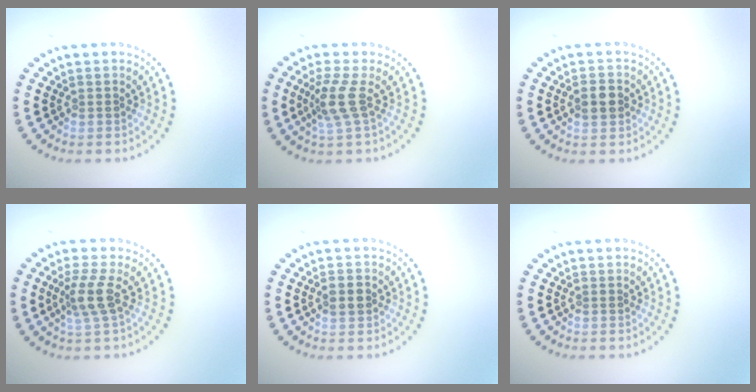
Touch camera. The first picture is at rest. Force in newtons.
{"total": 2.7, "press": 2.0, "slide": 1.7}
{"total": 2.7, "press": 2.7, "slide": 0.0}
{"total": 2.8, "press": 2.2, "slide": 1.7}
{"total": 2.2, "press": 2.2, "slide": 0.1}
{"total": 0.0}